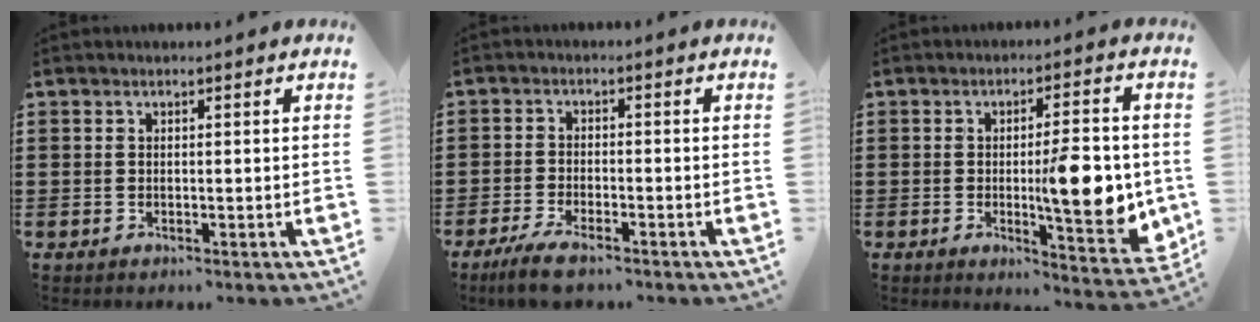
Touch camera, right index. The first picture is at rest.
{"total": 4.1, "force": [-3.3, 0.7, 2.3], "torque": [-0.059, -0.006, -0.068]}
{"total": 11.2, "force": [-1.0, 2.8, 10.8], "torque": [-0.137, -0.015, -0.017]}